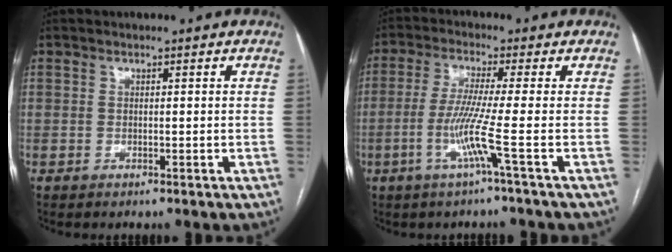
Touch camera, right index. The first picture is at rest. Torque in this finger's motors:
{"motor_torque": [0.50, -0.24, 0.45, 0.12]}